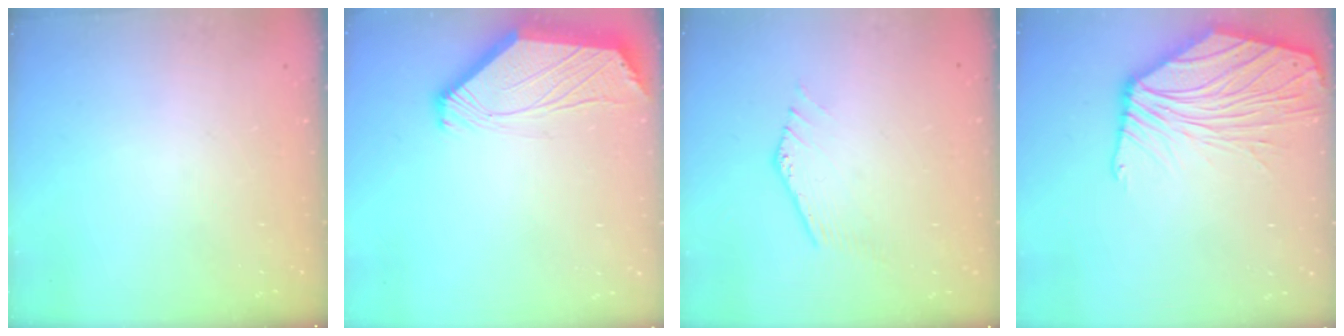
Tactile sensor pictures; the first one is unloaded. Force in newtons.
{"total": 2.6, "press": 2.5, "slide": 0.6}
{"total": 1.1, "press": 1.0, "slide": 0.4}
{"total": 10.5, "press": 10.3, "slide": 1.5}